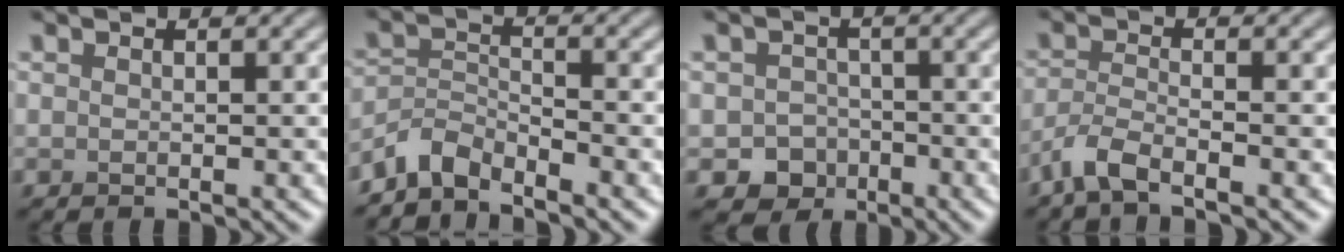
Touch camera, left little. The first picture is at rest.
{"total": 3.2, "force": [-3.0, 0.8, 0.8], "torque": [-0.016, 0.003, -0.074]}
{"total": 3.2, "force": [-1.5, 2.8, 0.8], "torque": [-0.003, -0.001, -0.025]}
{"total": 2.9, "force": [-2.2, 0.5, 1.8], "torque": [-0.041, -0.004, -0.056]}